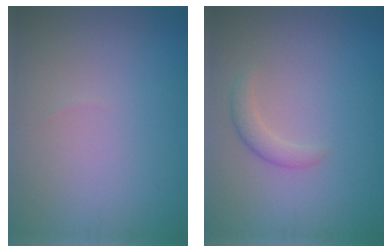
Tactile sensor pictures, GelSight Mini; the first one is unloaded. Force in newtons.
{"total": 1.6, "press": 1.6, "slide": 0.1}